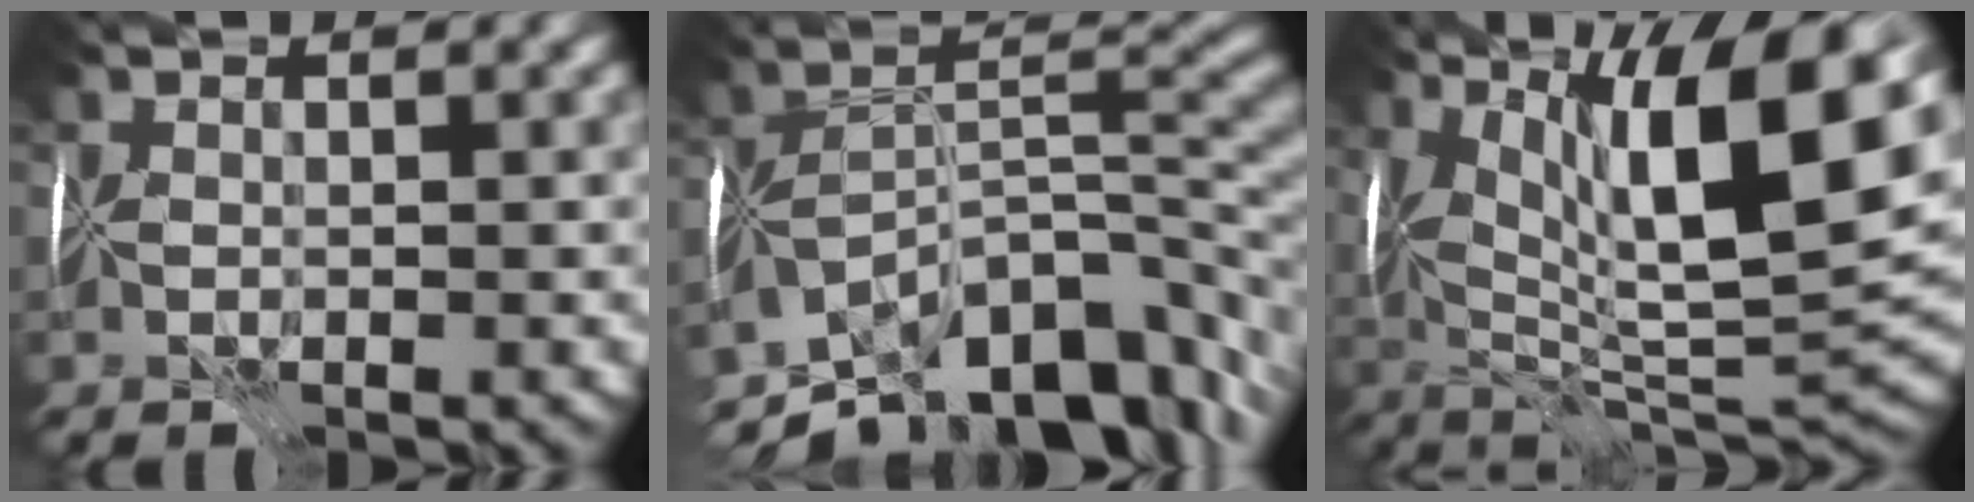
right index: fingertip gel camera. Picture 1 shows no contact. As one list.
[{"total": 12.7, "force": [-8.7, 5.2, 7.6], "torque": [-0.110, 0.016, -0.154]}, {"total": 15.6, "force": [5.3, 4.9, 13.8], "torque": [-0.228, 0.002, 0.092]}]